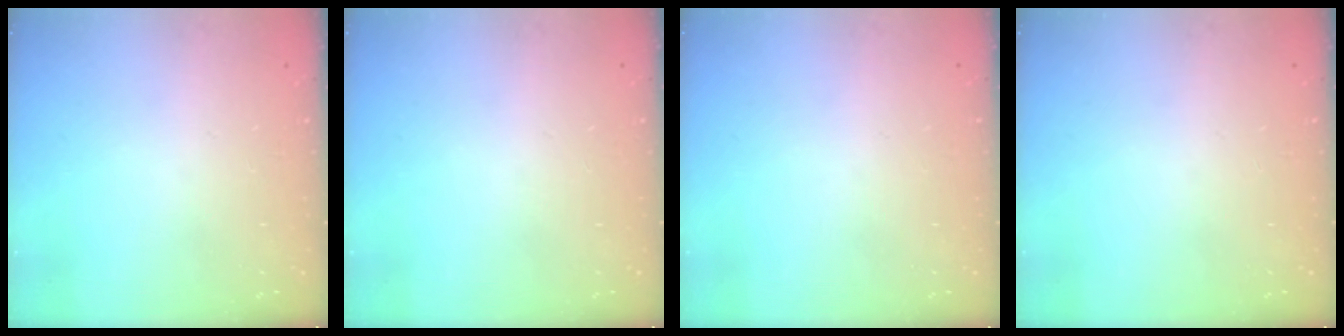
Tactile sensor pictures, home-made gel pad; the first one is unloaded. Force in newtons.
{"total": 0.0}
{"total": 0.0}
{"total": 0.0}